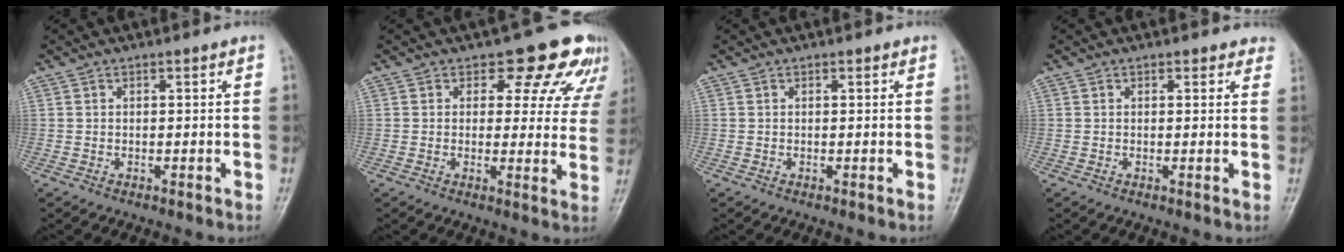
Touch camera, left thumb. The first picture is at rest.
{"total": 11.0, "force": [7.6, 6.3, 4.8], "torque": [0.002, -0.031, 0.067]}
{"total": 0.5, "force": [0.3, 0.3, 0.2], "torque": [-0.003, -0.002, 0.001]}
{"total": 2.5, "force": [2.1, 1.3, 0.6], "torque": [0.021, -0.006, 0.010]}